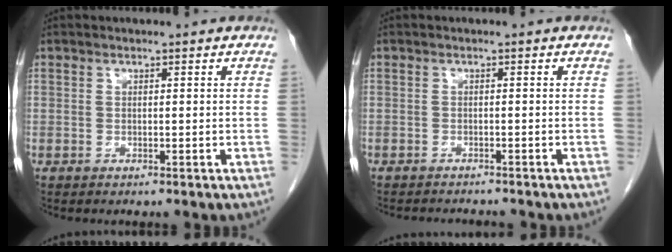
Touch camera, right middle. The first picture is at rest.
{"total": 3.2, "force": [-3.2, 0.3, 0.5], "torque": [-0.002, -0.007, -0.045]}